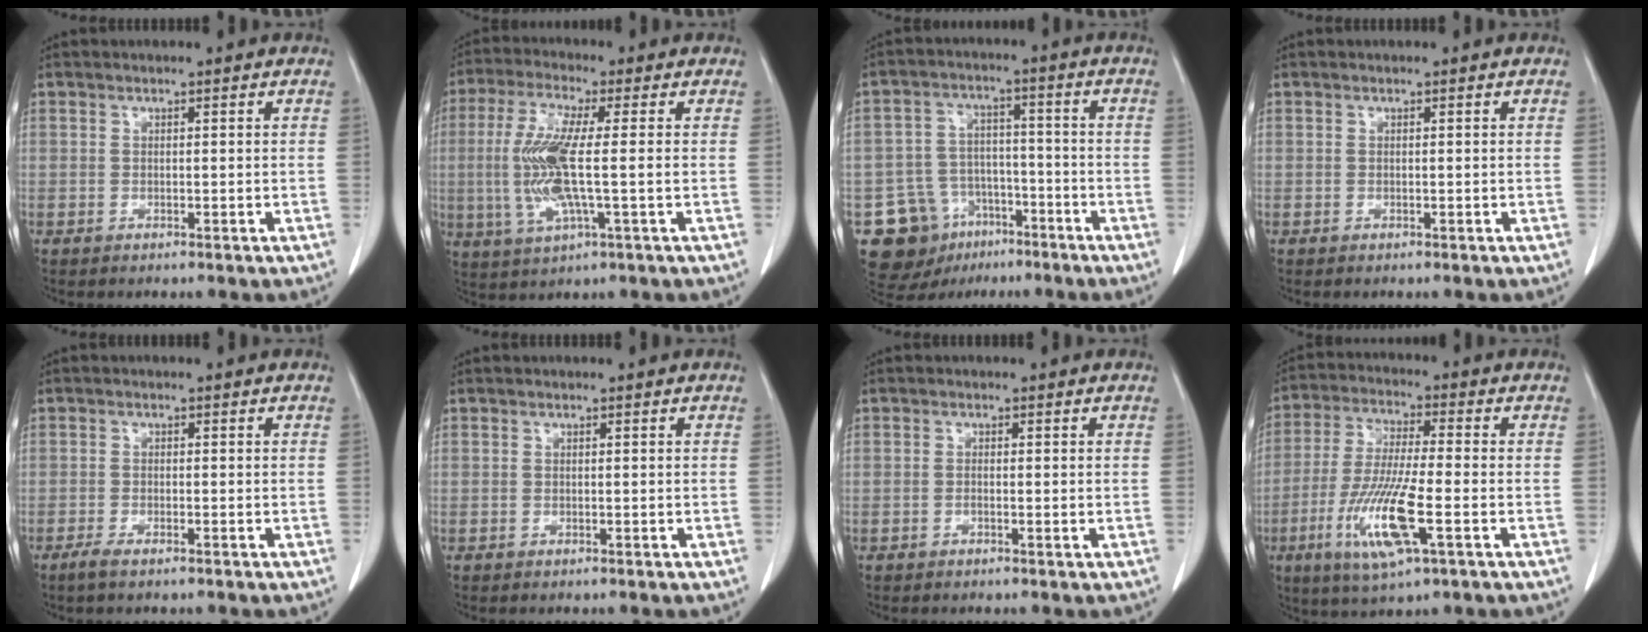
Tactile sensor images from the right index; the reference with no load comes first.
{"total": 10.9, "force": [-0.4, 1.7, 10.7], "torque": [-0.235, -0.002, -0.010]}
{"total": 11.4, "force": [-6.3, 8.9, 3.4], "torque": [-0.063, 0.031, -0.093]}
{"total": 0.0}
{"total": 2.2, "force": [-1.5, 0.4, 1.5], "torque": [-0.033, -0.004, -0.028]}
{"total": 0.0}
{"total": 0.9, "force": [-0.2, 0.2, 0.9], "torque": [-0.014, 0.001, -0.002]}
{"total": 12.6, "force": [-4.3, 1.3, 11.8], "torque": [-0.241, -0.023, -0.081]}